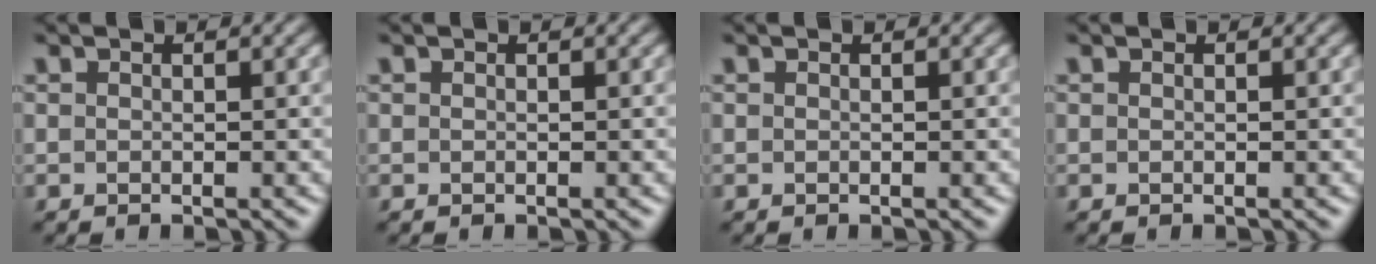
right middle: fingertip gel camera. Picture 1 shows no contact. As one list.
[{"total": 0.0}, {"total": 0.0}, {"total": 0.0}]